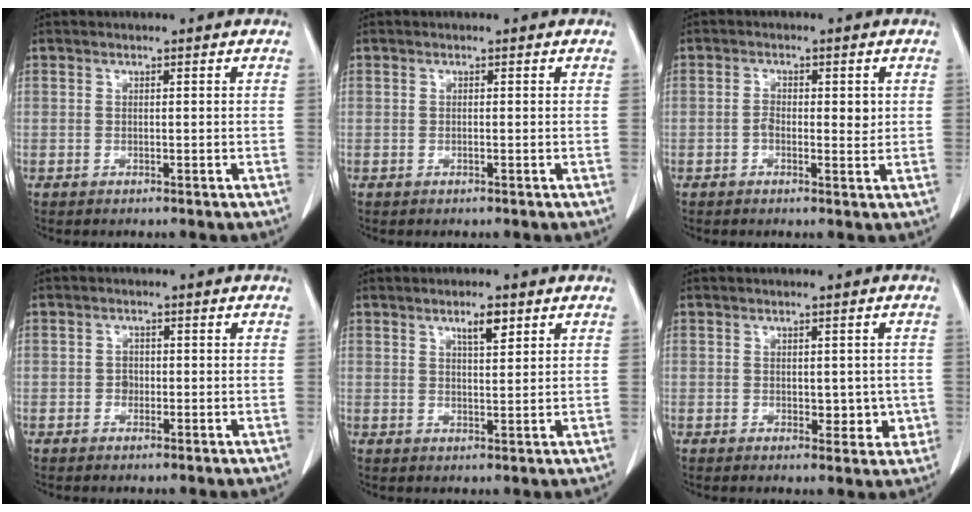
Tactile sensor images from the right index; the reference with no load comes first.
{"total": 0.0}
{"total": 3.3, "force": [0.1, 1.8, 2.8], "torque": [-0.042, 0.003, 0.000]}
{"total": 1.3, "force": [-0.3, 1.1, 0.6], "torque": [-0.005, 0.005, -0.005]}
{"total": 3.5, "force": [2.1, 0.8, 2.7], "torque": [-0.046, -0.001, 0.035]}
{"total": 3.7, "force": [-0.2, 2.4, 2.8], "torque": [-0.024, 0.000, 0.006]}